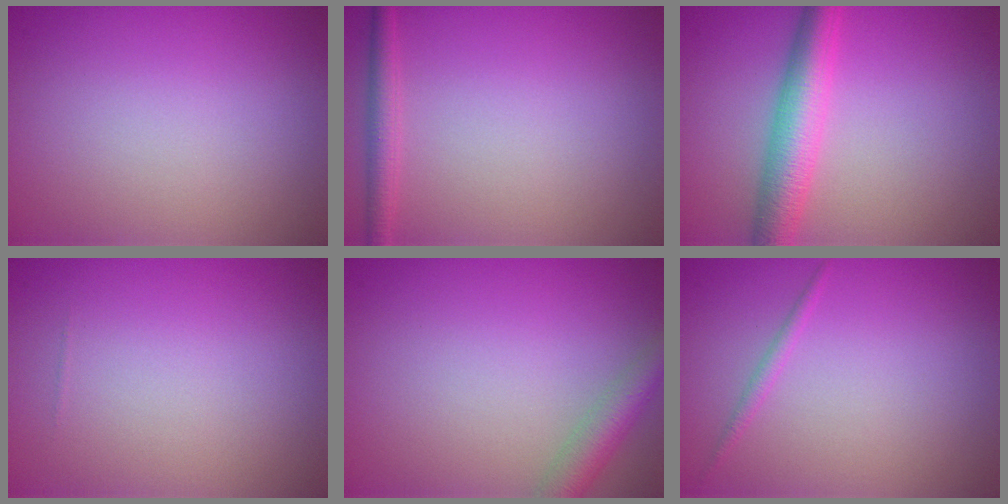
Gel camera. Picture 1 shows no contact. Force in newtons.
{"total": 1.8, "press": 1.8, "slide": 0.1}
{"total": 4.9, "press": 4.9, "slide": 0.0}
{"total": 0.0}
{"total": 3.0, "press": 3.0, "slide": 0.1}
{"total": 0.9, "press": 0.9, "slide": 0.1}